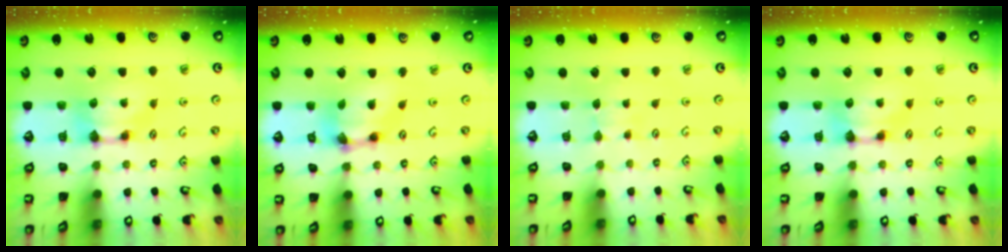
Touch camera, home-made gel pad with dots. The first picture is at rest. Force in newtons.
{"total": 6.2, "press": 5.7, "slide": 2.5}
{"total": 2.5, "press": 2.5, "slide": 0.3}
{"total": 0.0}